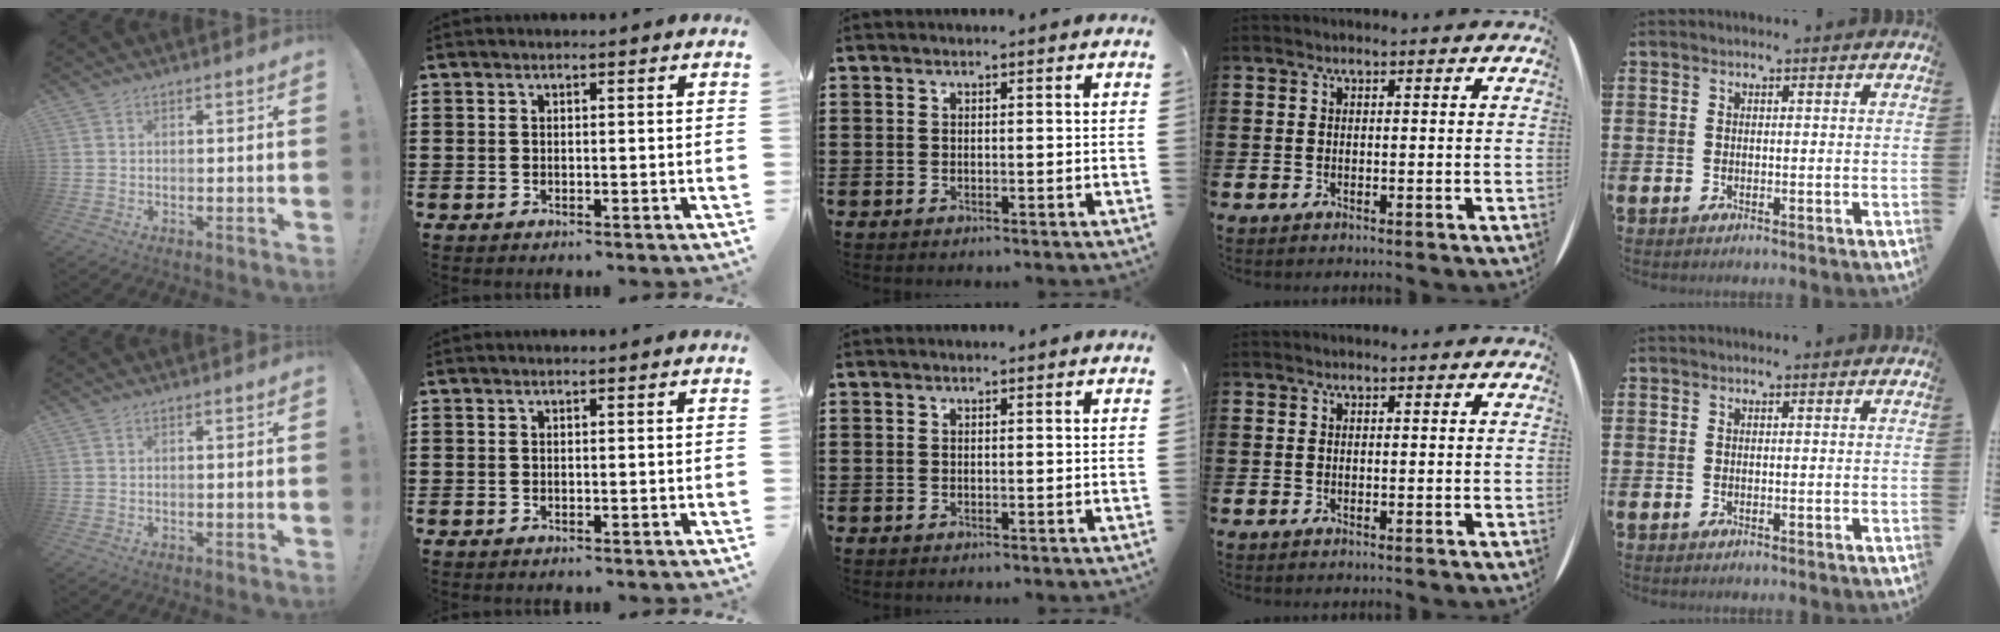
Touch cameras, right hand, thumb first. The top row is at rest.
{}